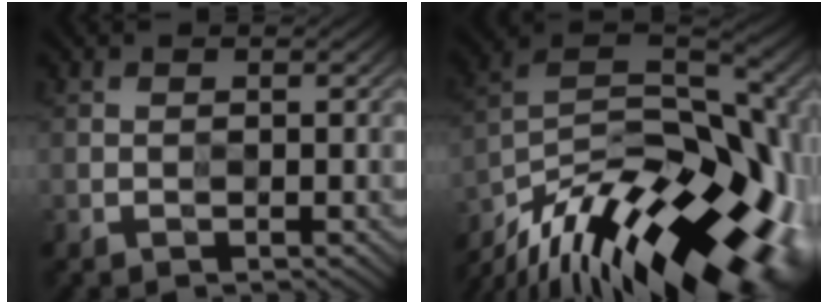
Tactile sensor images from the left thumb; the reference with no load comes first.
{"total": 19.1, "force": [-12.7, 6.8, 12.5], "torque": [-0.199, 0.006, -0.208]}